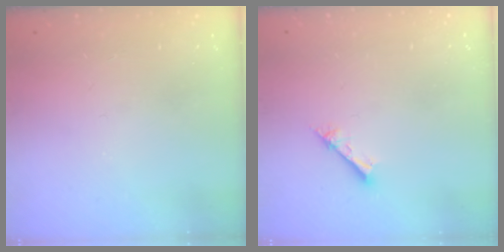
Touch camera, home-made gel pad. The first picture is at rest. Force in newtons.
{"total": 1.5, "press": 1.5, "slide": 0.1}